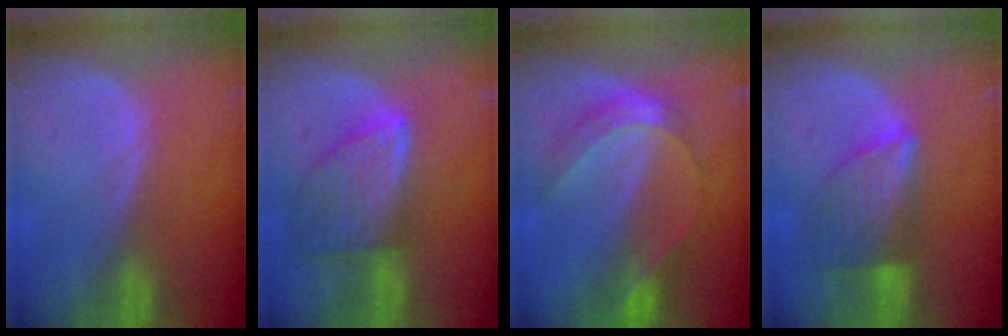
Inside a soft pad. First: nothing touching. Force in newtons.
{"total": 8.3, "press": 7.5, "slide": 3.5}
{"total": 6.8, "press": 5.5, "slide": 4.0}
{"total": 6.6, "press": 6.5, "slide": 1.0}